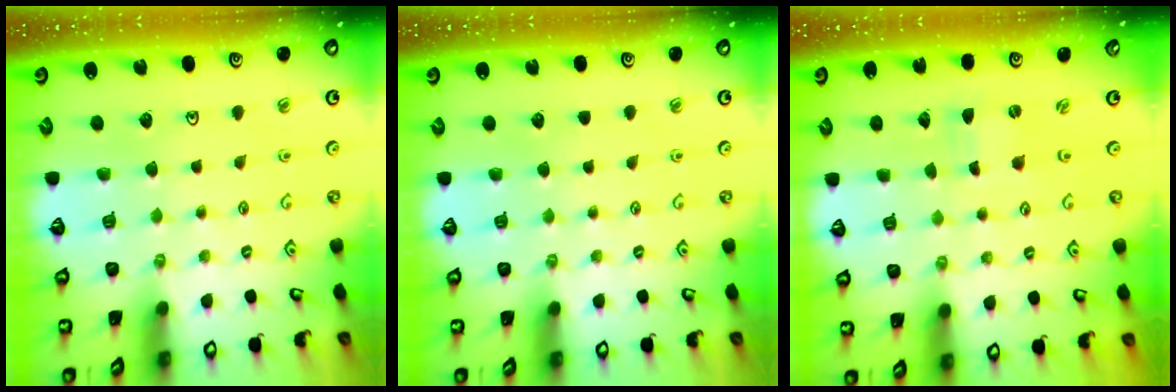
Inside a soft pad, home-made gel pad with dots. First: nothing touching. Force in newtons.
{"total": 0.0}
{"total": 0.0}